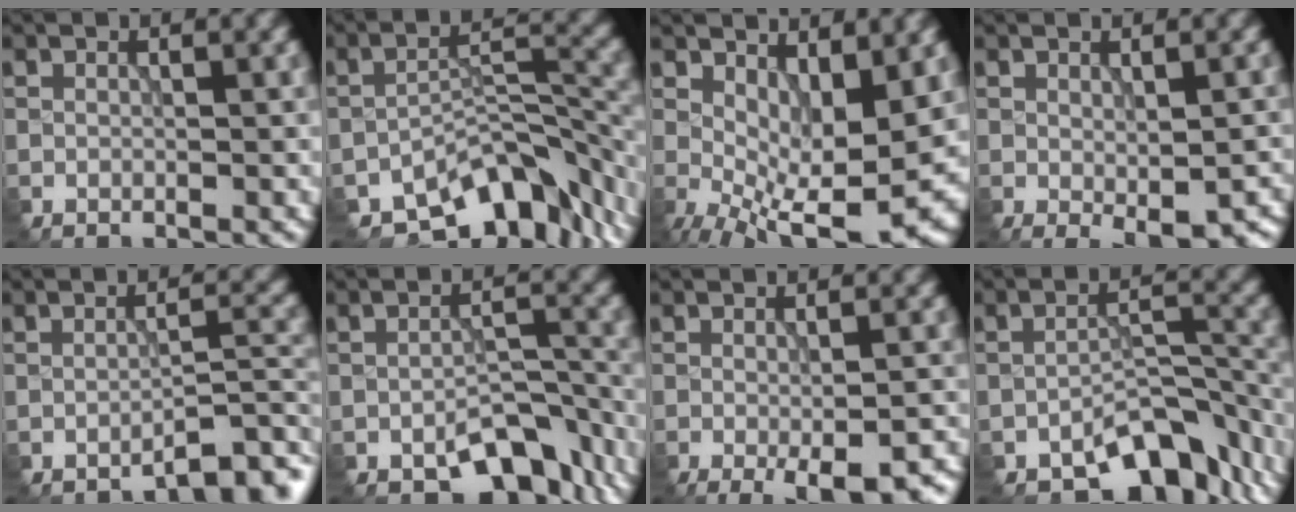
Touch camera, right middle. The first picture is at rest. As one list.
[{"total": 8.9, "force": [-6.9, 3.7, 4.3], "torque": [-0.050, -0.008, -0.117]}, {"total": 9.9, "force": [0.4, 4.7, 8.7], "torque": [-0.137, -0.019, 0.018]}, {"total": 3.2, "force": [-0.8, 1.3, 2.8], "torque": [-0.041, -0.014, -0.003]}, {"total": 3.7, "force": [-3.2, 0.4, 1.8], "torque": [-0.022, 0.011, -0.051]}, {"total": 6.0, "force": [-4.1, 3.1, 3.2], "torque": [-0.038, -0.004, -0.057]}, {"total": 5.4, "force": [-2.6, 1.4, 4.5], "torque": [-0.067, -0.008, -0.030]}, {"total": 6.5, "force": [-4.8, 2.9, 3.2], "torque": [-0.035, -0.001, -0.076]}]